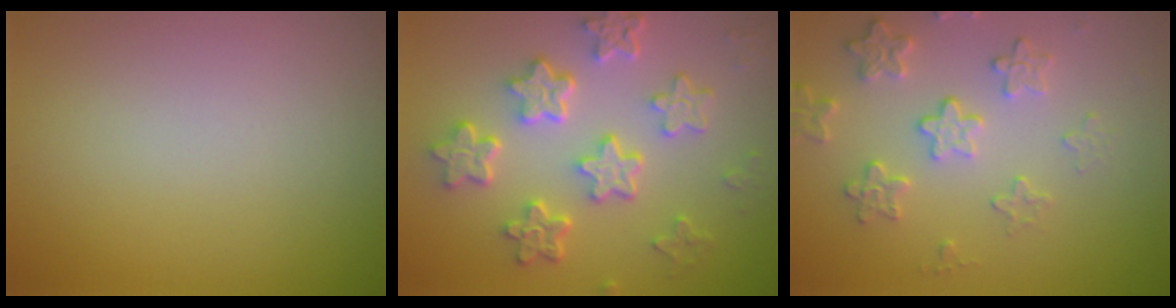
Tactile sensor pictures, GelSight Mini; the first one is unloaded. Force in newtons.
{"total": 5.8, "press": 4.6, "slide": 3.6}
{"total": 3.1, "press": 3.0, "slide": 0.6}